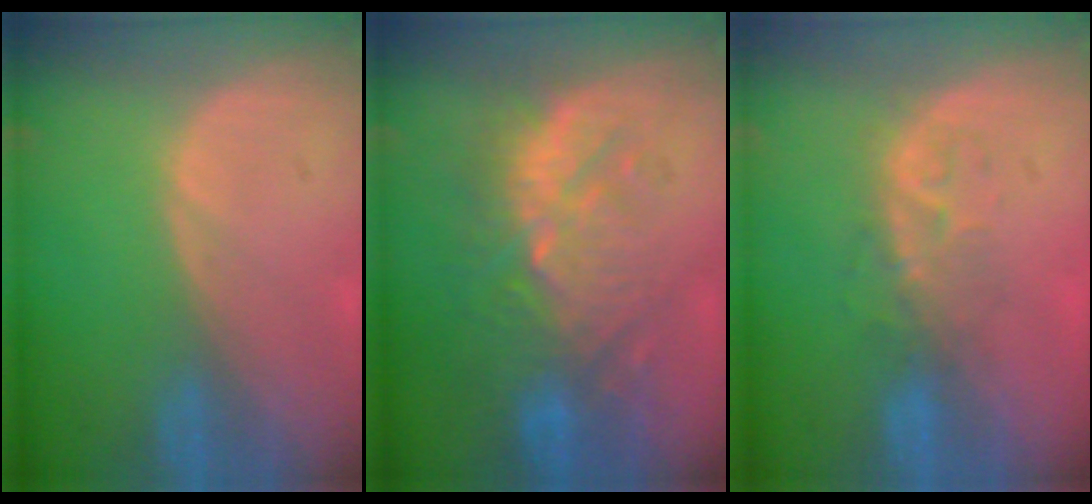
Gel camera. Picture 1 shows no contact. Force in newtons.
{"total": 9.8, "press": 9.5, "slide": 2.3}
{"total": 4.1, "press": 4.0, "slide": 1.2}